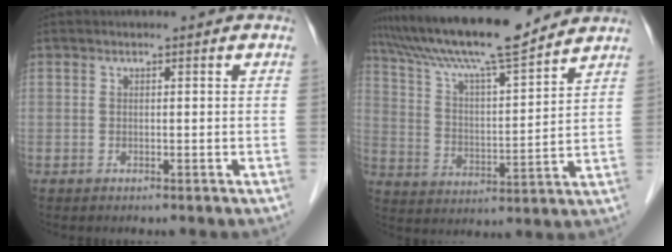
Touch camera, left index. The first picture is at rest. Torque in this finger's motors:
{"motor_torque": [0.62, -0.66, 0.51, 0.15]}